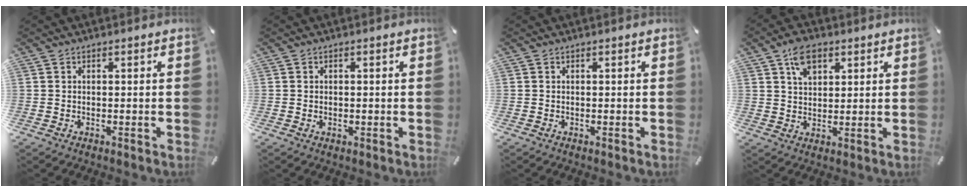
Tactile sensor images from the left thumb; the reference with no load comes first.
{"total": 0.7, "force": [0.0, 0.5, 0.4], "torque": [-0.009, 0.002, -0.001]}
{"total": 0.0}
{"total": 7.1, "force": [3.7, 4.6, 4.0], "torque": [-0.067, -0.001, 0.066]}